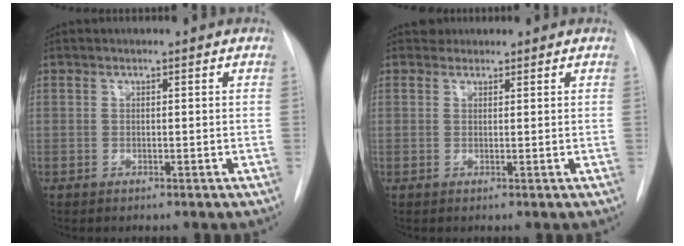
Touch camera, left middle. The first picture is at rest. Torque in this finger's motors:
{"motor_torque": [0.07, -0.07, 0.00, -0.01]}